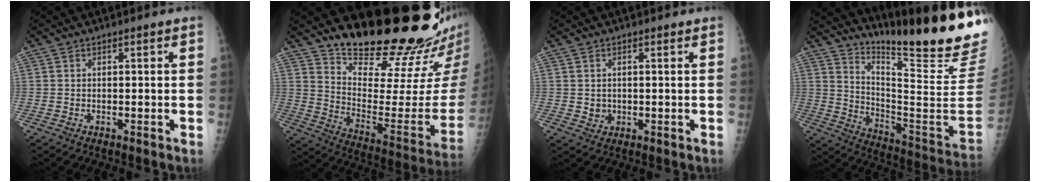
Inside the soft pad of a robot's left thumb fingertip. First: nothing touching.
{"total": 23.9, "force": [20.9, 4.9, 10.6], "torque": [-0.120, -0.171, 0.305]}
{"total": 2.1, "force": [0.3, 1.9, 0.7], "torque": [-0.005, -0.002, 0.012]}
{"total": 25.6, "force": [19.8, 2.0, 16.2], "torque": [-0.226, -0.160, 0.287]}